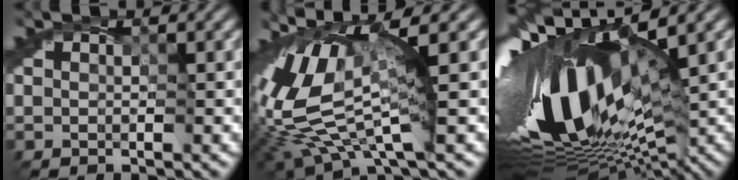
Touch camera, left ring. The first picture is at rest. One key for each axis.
{"total": 9.2, "fx": 2.3, "fy": 2.9, "fz": 8.4, "tx": -0.196, "ty": -0.002, "tz": 0.048}
{"total": 18.0, "fx": 1.7, "fy": 8.9, "fz": 15.6, "tx": -0.330, "ty": -0.027, "tz": 0.044}